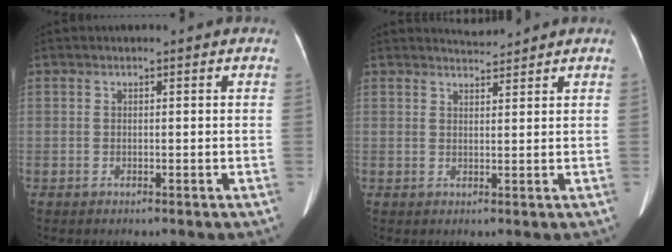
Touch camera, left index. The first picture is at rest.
{"total": 2.1, "force": [2.0, -0.4, -0.4], "torque": [-0.001, 0.001, 0.042]}